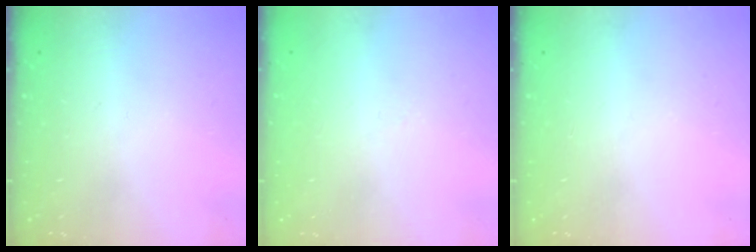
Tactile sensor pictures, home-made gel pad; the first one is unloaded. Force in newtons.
{"total": 1.8, "press": 1.6, "slide": 0.6}
{"total": 0.0}